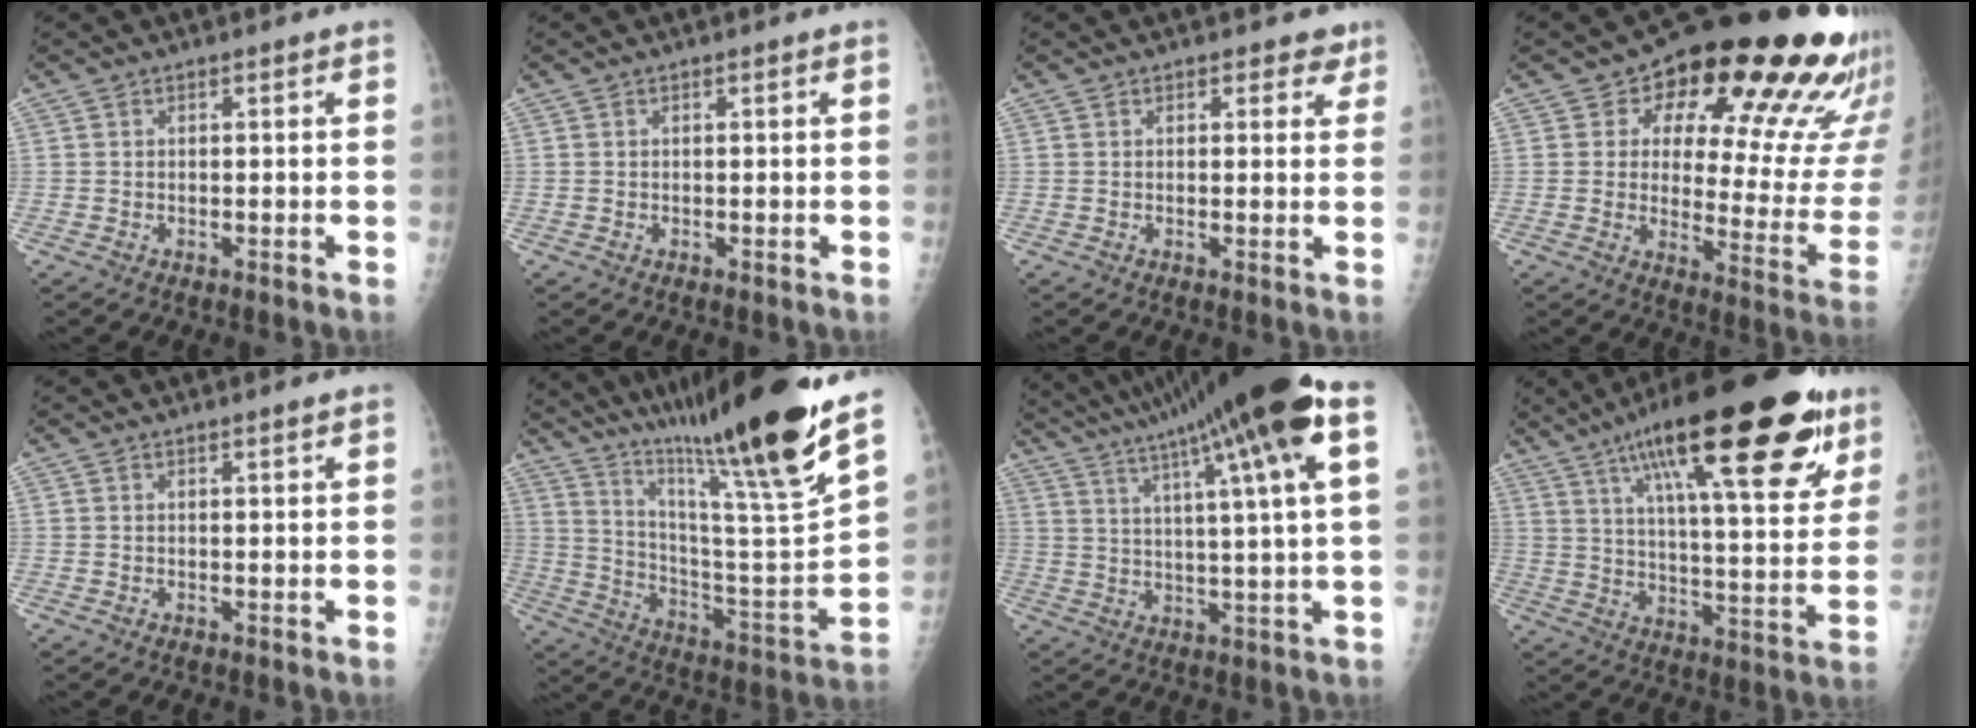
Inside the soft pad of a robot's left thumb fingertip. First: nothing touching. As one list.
[{"total": 0.0}, {"total": 2.7, "force": [1.9, 1.7, 1.0], "torque": [0.019, -0.006, 0.017]}, {"total": 24.8, "force": [14.2, 10.6, 17.4], "torque": [-0.184, -0.066, 0.183]}, {"total": 0.7, "force": [0.6, -0.1, 0.4], "torque": [-0.012, -0.005, 0.012]}, {"total": 30.7, "force": [22.8, 1.9, 20.5], "torque": [-0.321, -0.126, 0.362]}, {"total": 24.0, "force": [14.7, 1.1, 19.0], "torque": [-0.308, -0.010, 0.215]}, {"total": 30.8, "force": [17.1, 8.9, 24.0], "torque": [-0.340, -0.023, 0.260]}]